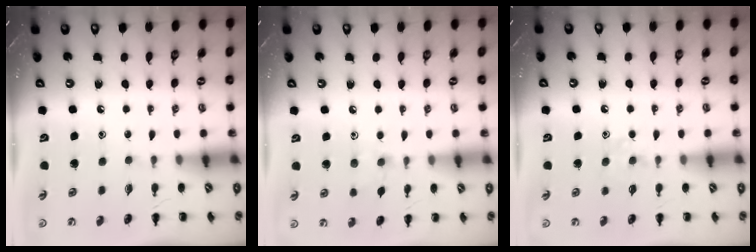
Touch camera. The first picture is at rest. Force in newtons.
{"total": 5.7, "press": 5.4, "slide": 2.0}
{"total": 5.6, "press": 5.3, "slide": 1.8}